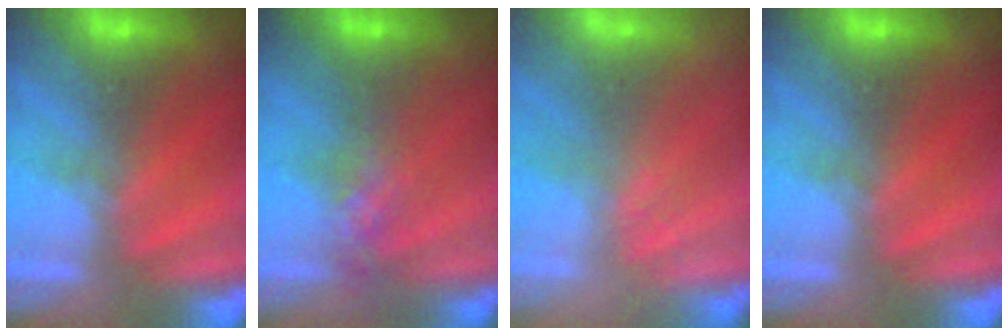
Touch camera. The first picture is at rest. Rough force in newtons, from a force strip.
{"total": 4.5}
{"total": 2.3}
{"total": 0.0}